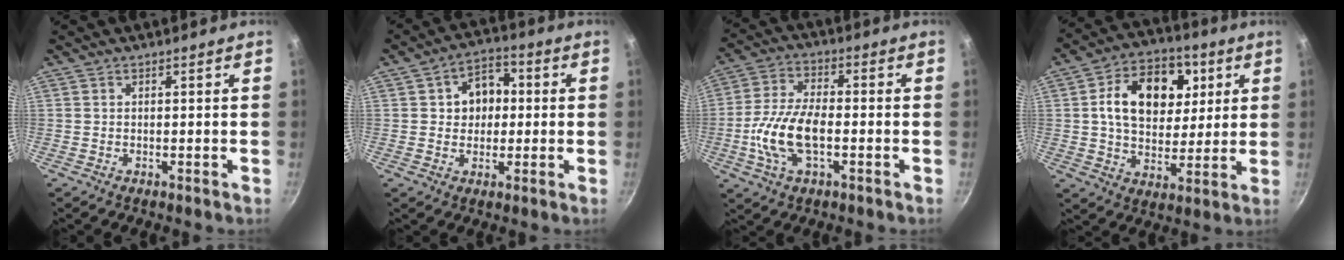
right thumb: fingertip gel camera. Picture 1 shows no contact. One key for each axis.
{"total": 8.2, "fx": 1.0, "fy": 6.3, "fz": 5.1, "tx": -0.042, "ty": 0.014, "tz": 0.007}
{"total": 12.3, "fx": -2.6, "fy": 6.0, "fz": 10.4, "tx": -0.218, "ty": 0.018, "tz": -0.052}
{"total": 17.0, "fx": 4.3, "fy": 11.8, "fz": 11.6, "tx": -0.152, "ty": 0.003, "tz": 0.069}